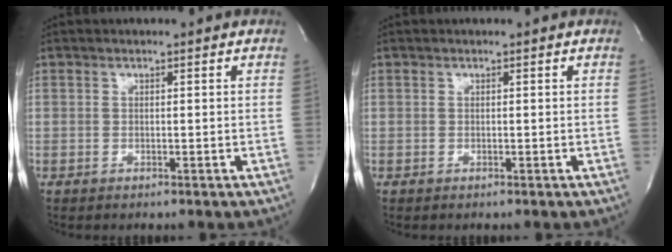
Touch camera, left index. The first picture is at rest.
{"total": 0.0}